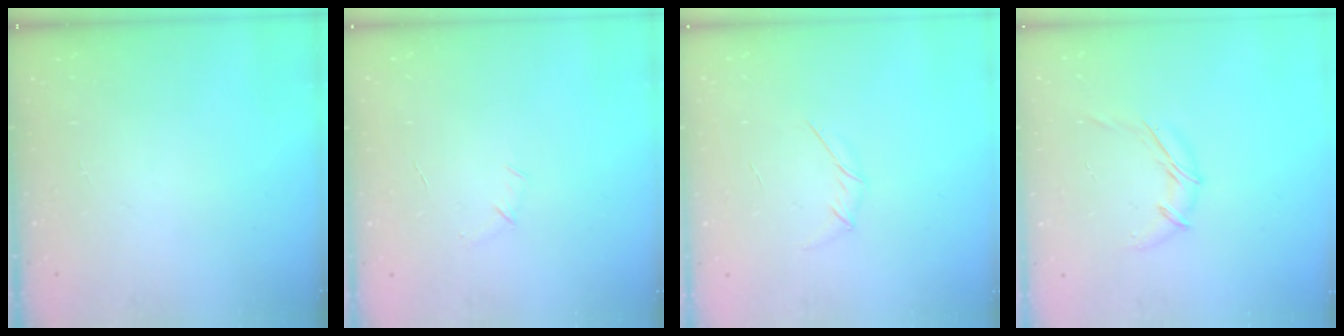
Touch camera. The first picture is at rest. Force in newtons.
{"total": 4.7, "press": 4.5, "slide": 1.3}
{"total": 4.1, "press": 3.9, "slide": 1.1}
{"total": 7.6, "press": 7.5, "slide": 0.8}